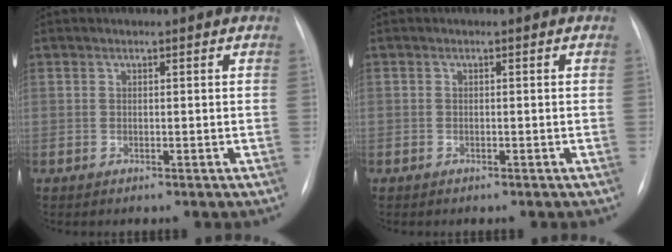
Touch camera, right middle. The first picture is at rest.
{"total": 0.7, "force": [-0.3, 0.6, -0.1], "torque": [-0.001, 0.007, -0.007]}